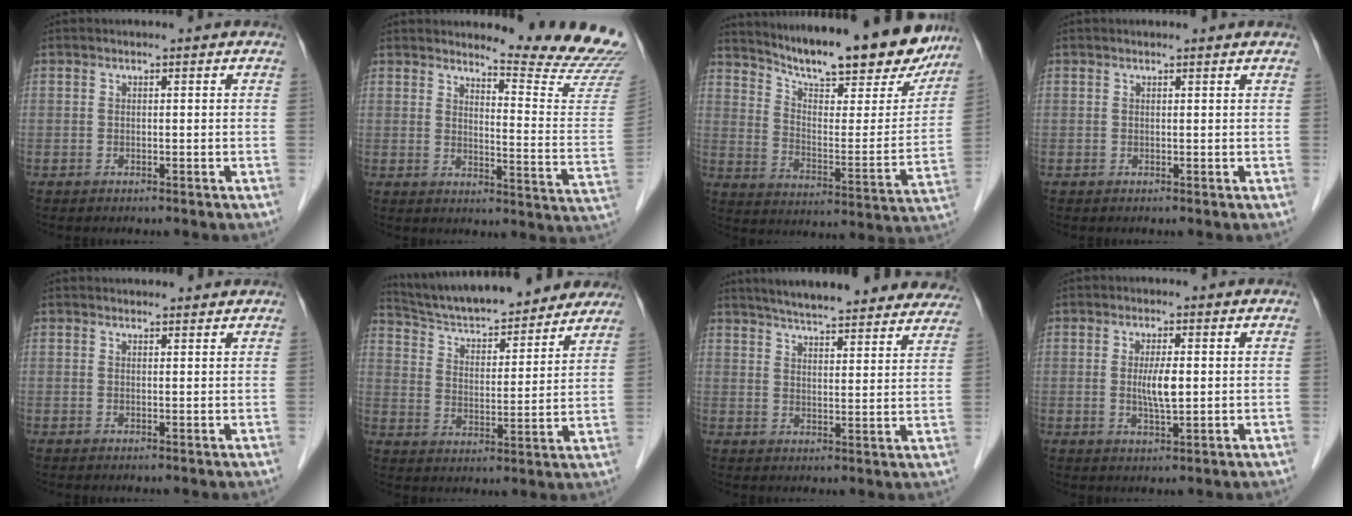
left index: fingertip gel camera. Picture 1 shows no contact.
{"total": 14.1, "force": [13.7, -1.7, 2.9], "torque": [-0.039, -0.134, 0.150]}
{"total": 24.4, "force": [21.0, 4.5, 11.5], "torque": [-0.175, -0.039, 0.285]}
{"total": 1.2, "force": [1.2, 0.0, 0.1], "torque": [-0.012, 0.000, 0.010]}
{"total": 4.0, "force": [3.8, 0.8, 0.7], "torque": [-0.007, 0.013, 0.043]}
{"total": 22.0, "force": [19.8, 4.6, 8.4], "torque": [-0.131, 0.011, 0.283]}
{"total": 25.2, "force": [22.7, 4.3, 10.0], "torque": [-0.147, -0.021, 0.278]}
{"total": 3.9, "force": [0.0, 0.7, 3.8], "torque": [-0.070, -0.008, 0.002]}